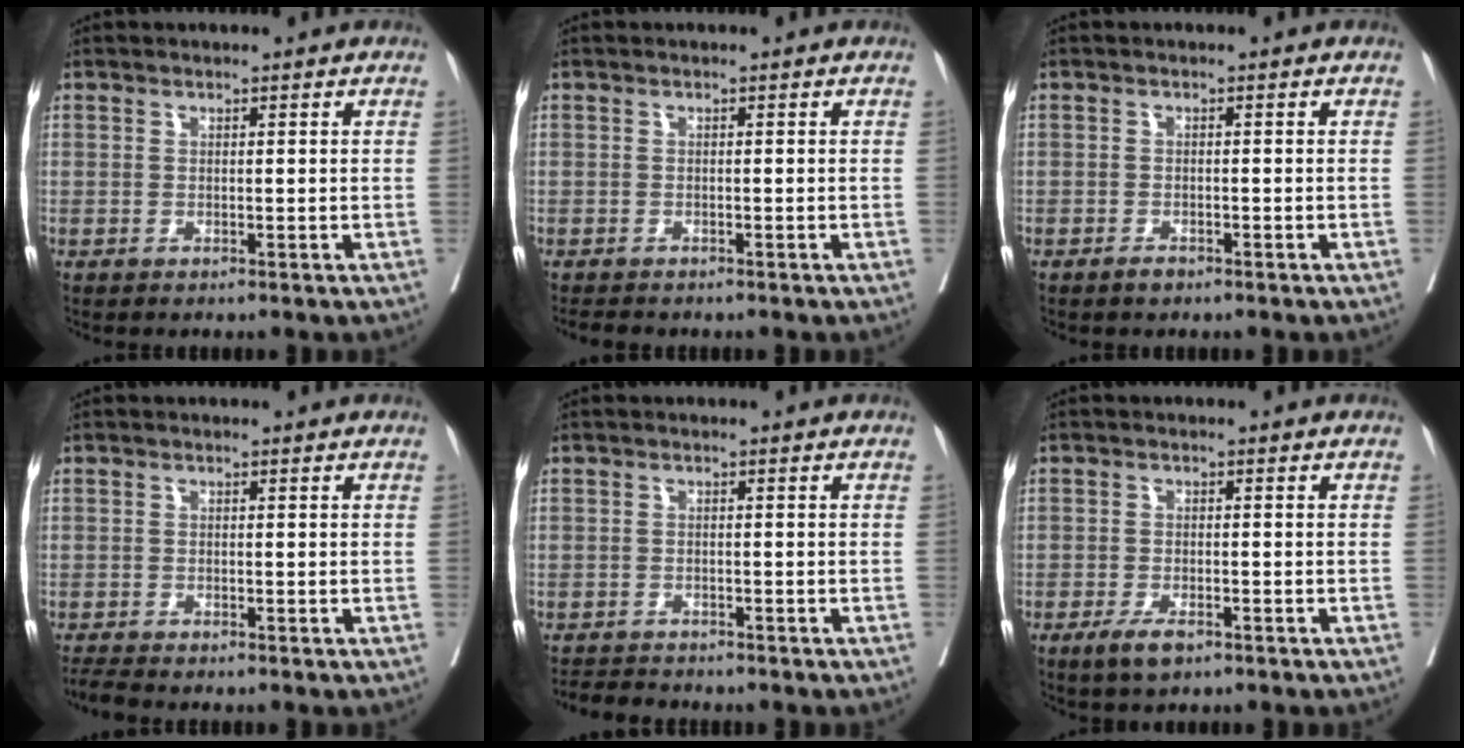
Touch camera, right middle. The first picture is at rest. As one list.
[{"total": 2.4, "force": [-2.2, 0.8, 0.8], "torque": [-0.016, -0.006, -0.031]}, {"total": 1.1, "force": [-0.9, 0.4, 0.5], "torque": [-0.007, 0.001, -0.013]}, {"total": 1.9, "force": [-1.8, -0.4, 0.4], "torque": [-0.012, -0.010, -0.037]}, {"total": 3.7, "force": [-3.6, 0.6, 0.4], "torque": [-0.004, -0.012, -0.060]}, {"total": 3.6, "force": [-2.3, 1.3, 2.5], "torque": [-0.049, -0.002, -0.038]}]